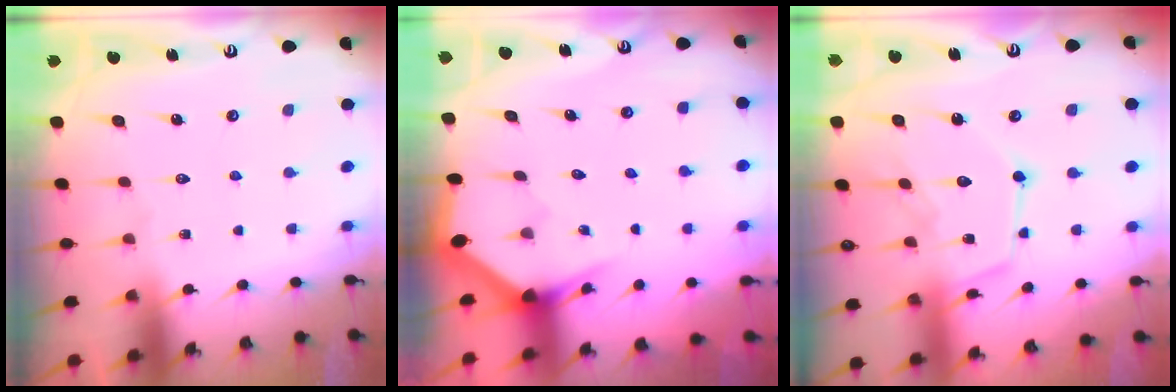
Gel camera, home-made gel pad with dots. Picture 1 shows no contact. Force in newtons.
{"total": 3.0, "press": 3.0, "slide": 0.0}
{"total": 13.4, "press": 13.4, "slide": 1.2}